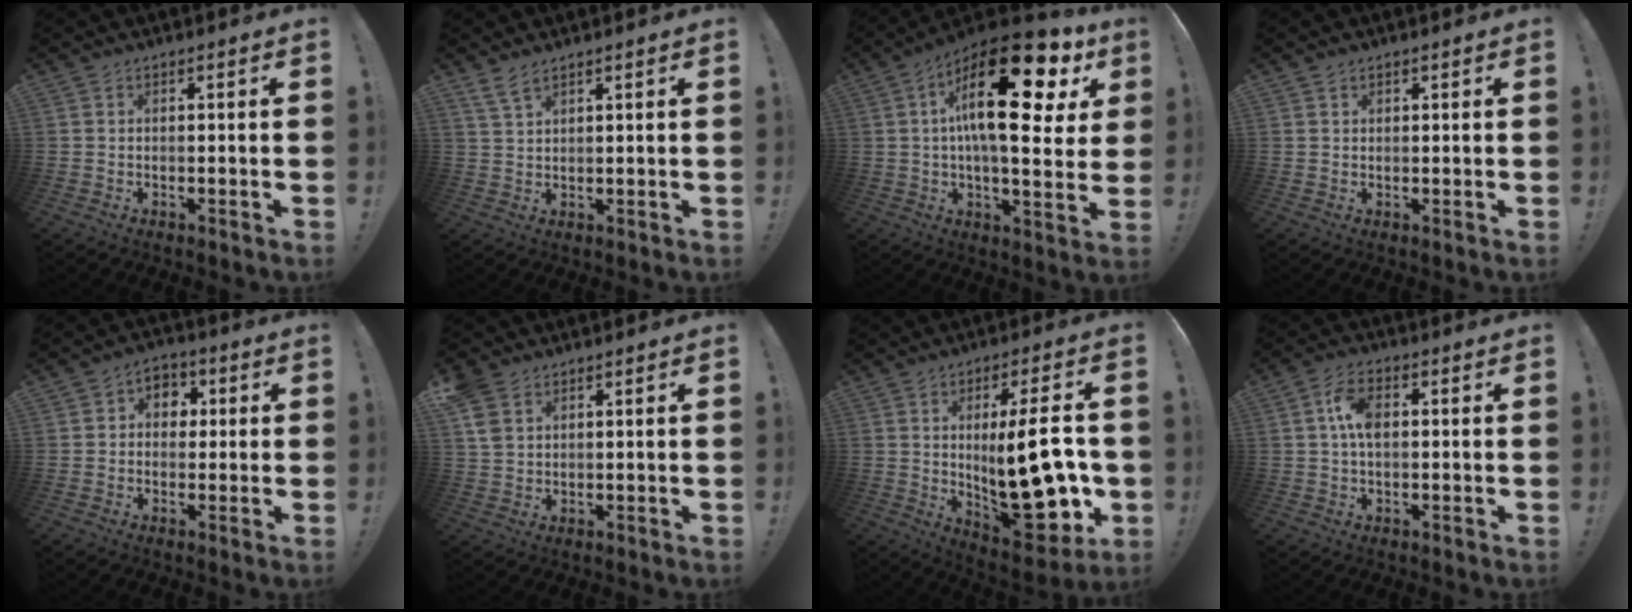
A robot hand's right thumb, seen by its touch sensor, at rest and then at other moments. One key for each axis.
{"total": 4.9, "fx": 3.8, "fy": 1.8, "fz": 2.4, "tx": -0.039, "ty": -0.018, "tz": 0.071}
{"total": 26.7, "fx": 8.5, "fy": 9.8, "fz": 23.4, "tx": -0.367, "ty": -0.049, "tz": 0.137}
{"total": 1.0, "fx": 0.8, "fy": 0.7, "fz": 0.2, "tx": 0.002, "ty": -0.002, "tz": 0.014}
{"total": 5.9, "fx": 0.2, "fy": 5.4, "fz": 2.4, "tx": -0.027, "ty": 0.008, "tz": 0.008}
{"total": 6.1, "fx": 3.4, "fy": 4.0, "fz": 3.1, "tx": -0.057, "ty": -0.010, "tz": 0.066}
{"total": 24.3, "fx": -0.9, "fy": 8.9, "fz": 22.6, "tx": -0.331, "ty": -0.010, "tz": -0.005}
{"total": 7.4, "fx": 1.0, "fy": 4.2, "fz": 5.9, "tx": -0.110, "ty": 0.004, "tz": 0.015}